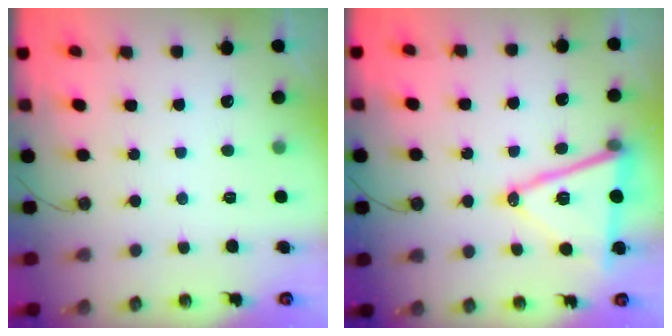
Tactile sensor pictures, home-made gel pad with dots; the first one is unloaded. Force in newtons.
{"total": 15.6, "press": 15.2, "slide": 3.8}